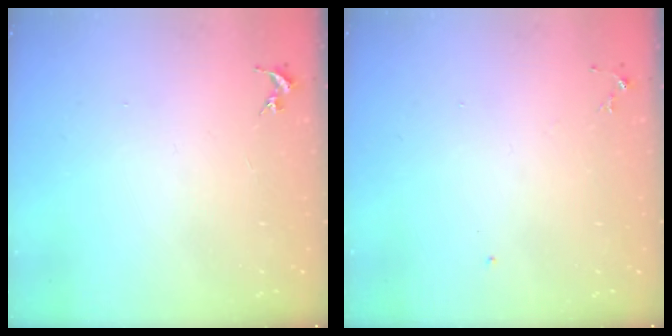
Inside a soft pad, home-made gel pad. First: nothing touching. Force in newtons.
{"total": 5.1, "press": 5.0, "slide": 0.6}